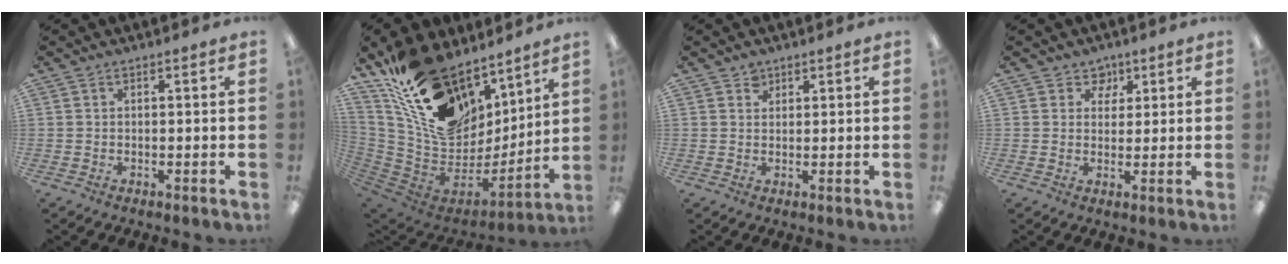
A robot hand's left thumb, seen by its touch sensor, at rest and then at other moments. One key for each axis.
{"total": 22.1, "fx": 13.7, "fy": 13.1, "fz": 11.5, "tx": -0.211, "ty": -0.090, "tz": 0.262}
{"total": 2.1, "fx": 1.4, "fy": 1.5, "fz": 0.2, "tx": 0.003, "ty": -0.003, "tz": 0.025}
{"total": 4.6, "fx": 2.6, "fy": 3.8, "fz": 0.5, "tx": -0.002, "ty": -0.011, "tz": 0.044}